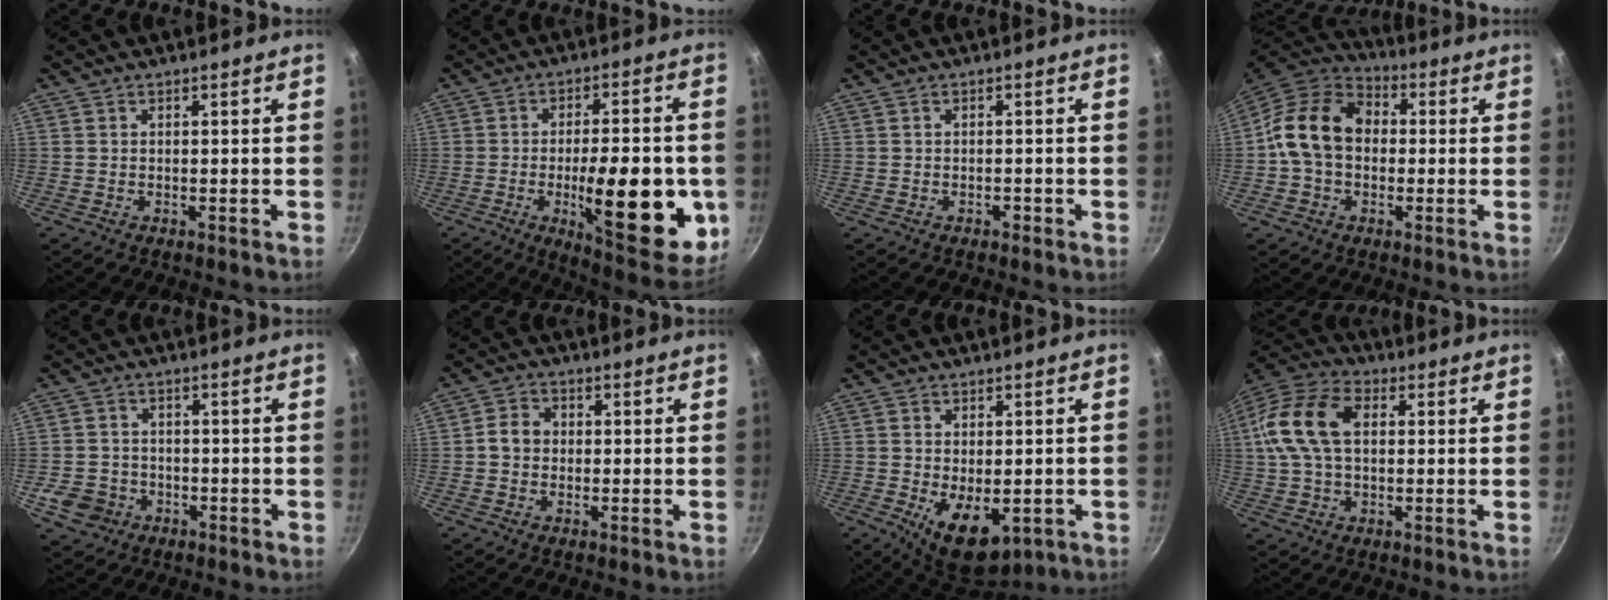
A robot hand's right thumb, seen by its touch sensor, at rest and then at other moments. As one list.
[{"total": 22.2, "force": [-4.6, 7.6, 20.3], "torque": [-0.246, 0.000, -0.059]}, {"total": 0.9, "force": [-0.5, 0.5, 0.4], "torque": [-0.004, 0.007, -0.006]}, {"total": 13.9, "force": [0.4, 10.6, 8.9], "torque": [-0.123, 0.030, -0.011]}, {"total": 6.4, "force": [-2.5, 5.4, 2.2], "torque": [-0.031, 0.023, -0.039]}, {"total": 5.5, "force": [0.0, 4.7, 2.8], "torque": [-0.028, 0.013, -0.014]}, {"total": 11.0, "force": [-2.9, 6.3, 8.5], "torque": [-0.108, -0.010, -0.027]}, {"total": 15.6, "force": [2.4, 9.8, 11.9], "torque": [-0.225, 0.028, 0.031]}]